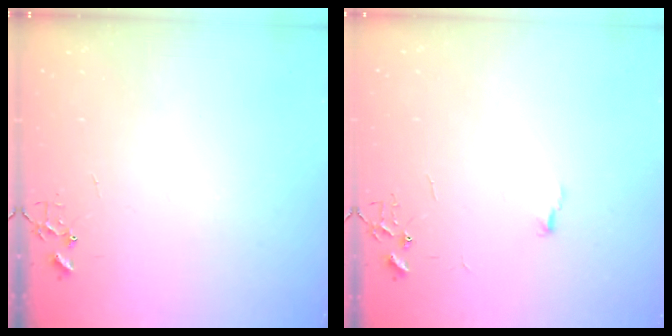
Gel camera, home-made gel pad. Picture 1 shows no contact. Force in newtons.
{"total": 3.5, "press": 3.5, "slide": 0.4}